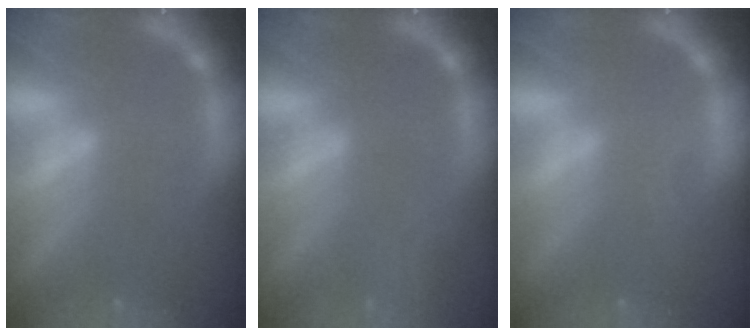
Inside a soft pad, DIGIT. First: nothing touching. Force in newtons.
{"total": 1.9}
{"total": 0.9}